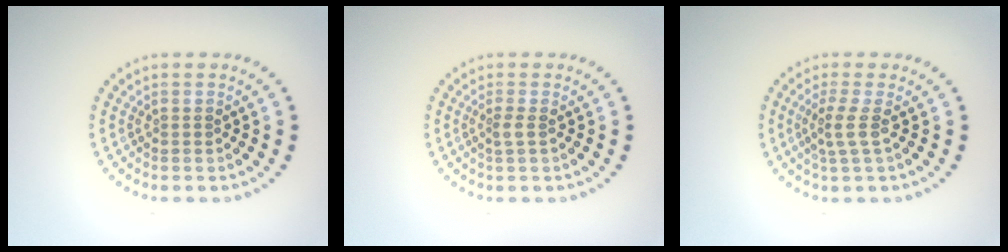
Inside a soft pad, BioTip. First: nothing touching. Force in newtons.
{"total": 1.1, "press": 0.8, "slide": 0.7}
{"total": 2.0, "press": 1.5, "slide": 1.3}